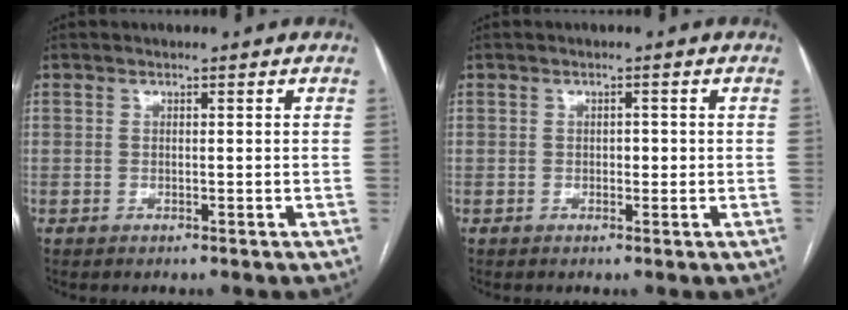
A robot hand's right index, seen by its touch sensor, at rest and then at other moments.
{"total": 1.3, "force": [-0.1, 0.8, 1.0], "torque": [-0.010, 0.004, -0.002]}